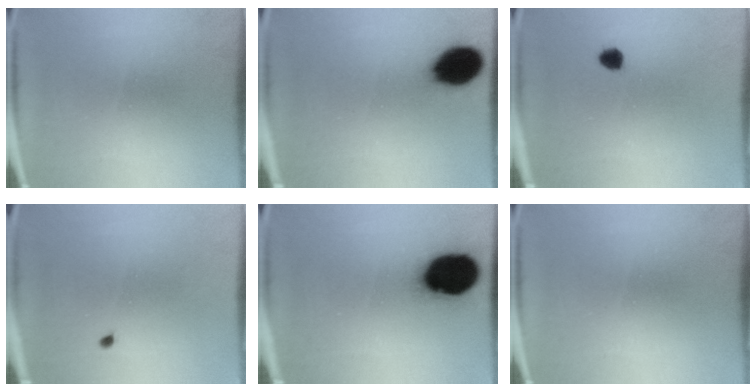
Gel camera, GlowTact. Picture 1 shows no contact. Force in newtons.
{"total": 11.8}
{"total": 2.4}
{"total": 0.5}
{"total": 19.3}
{"total": 0.0}